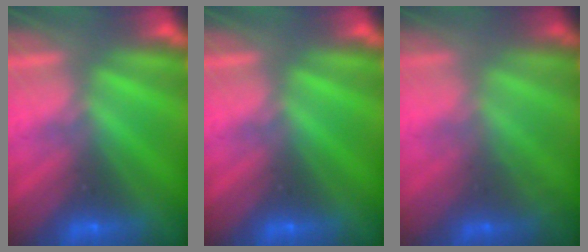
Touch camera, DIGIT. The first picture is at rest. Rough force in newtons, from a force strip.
{"total": 0.0}
{"total": 1.7}